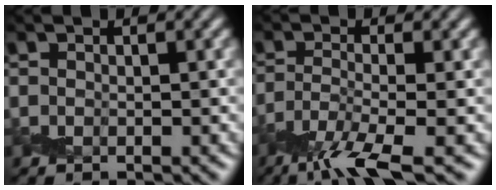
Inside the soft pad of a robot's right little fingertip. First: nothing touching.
{"total": 5.2, "force": [-3.8, 0.3, 3.5], "torque": [-0.070, -0.005, -0.083]}